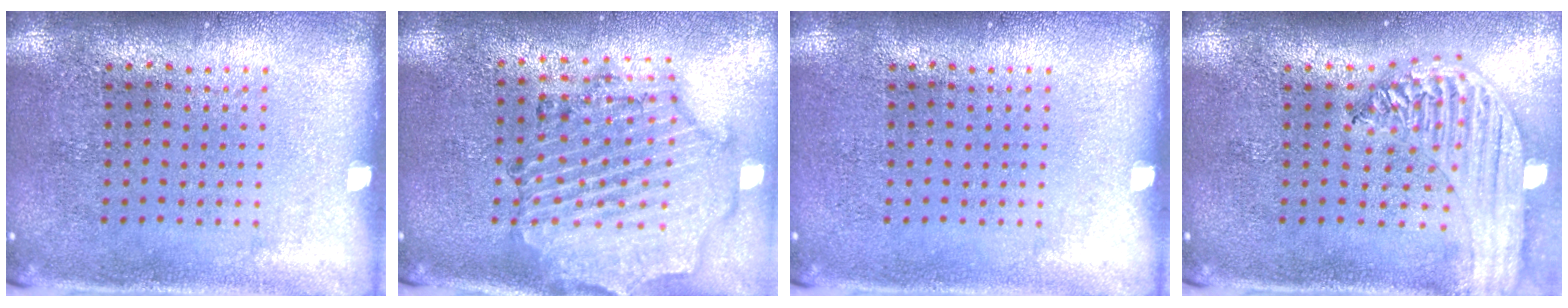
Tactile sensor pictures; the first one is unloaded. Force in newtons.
{"total": 1.6, "press": 1.6, "slide": 0.4}
{"total": 0.0}
{"total": 2.2, "press": 2.0, "slide": 0.9}